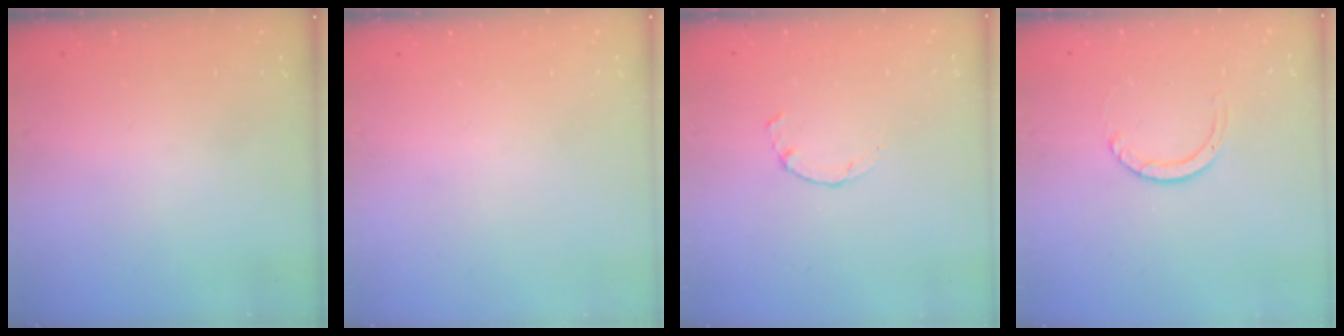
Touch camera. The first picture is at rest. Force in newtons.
{"total": 0.0}
{"total": 0.8, "press": 0.7, "slide": 0.2}
{"total": 3.5, "press": 3.5, "slide": 0.2}